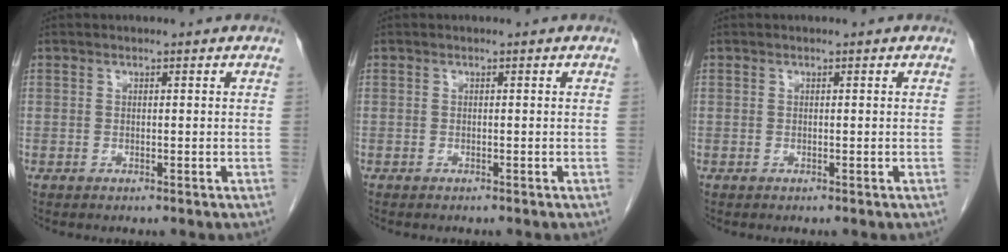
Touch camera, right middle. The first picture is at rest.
{"total": 1.3, "force": [-1.1, 0.3, 0.5], "torque": [-0.012, -0.003, -0.014]}
{"total": 0.0}